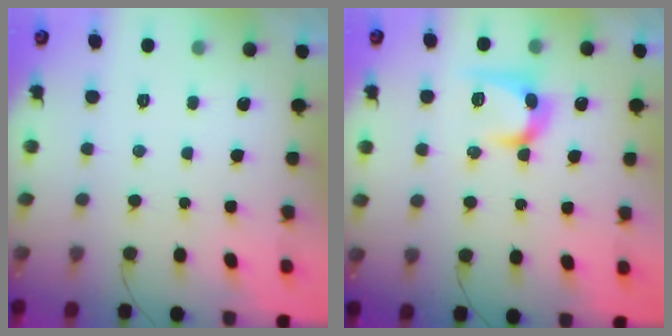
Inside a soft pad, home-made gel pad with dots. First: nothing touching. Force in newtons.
{"total": 11.5, "press": 11.5, "slide": 0.3}